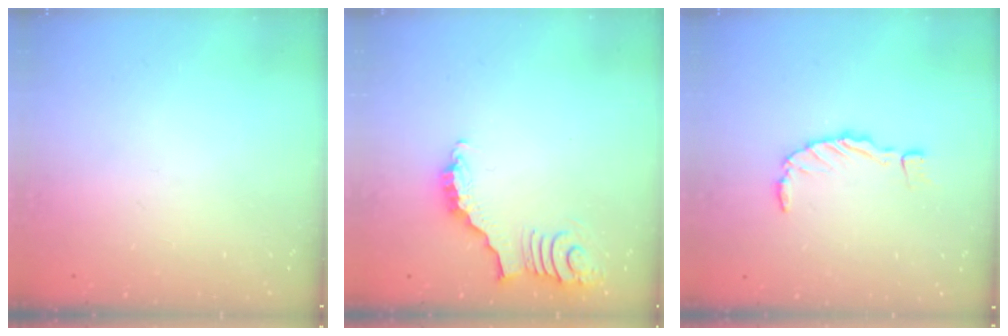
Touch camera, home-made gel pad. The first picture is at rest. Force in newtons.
{"total": 3.8, "press": 3.8, "slide": 0.7}
{"total": 1.2, "press": 1.2, "slide": 0.2}